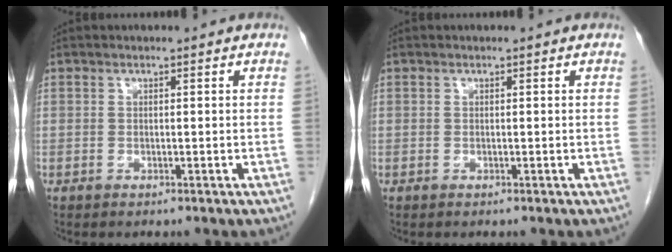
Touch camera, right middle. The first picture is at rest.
{"total": 0.0}